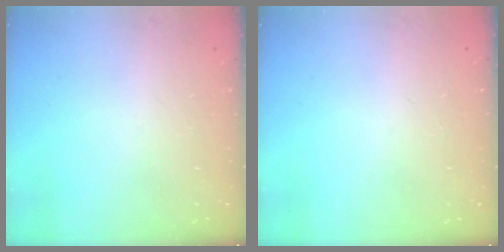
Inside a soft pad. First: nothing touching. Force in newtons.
{"total": 0.0}